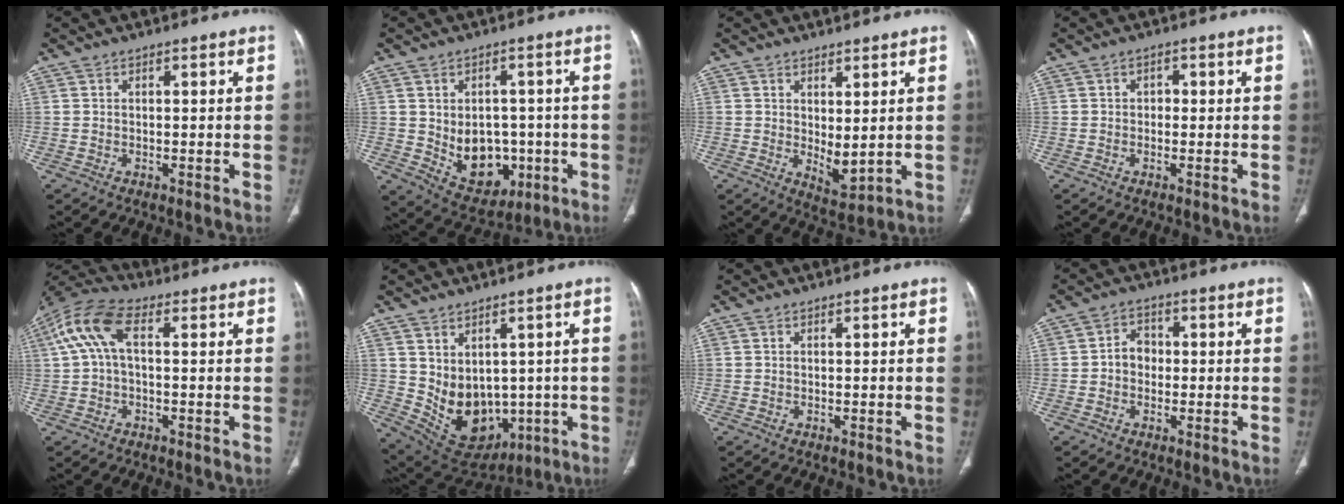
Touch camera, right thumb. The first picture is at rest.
{"total": 12.1, "force": [-1.9, 9.1, 7.7], "torque": [-0.073, 0.010, -0.001]}
{"total": 4.8, "force": [0.9, 2.2, 4.2], "torque": [-0.058, -0.022, 0.026]}
{"total": 1.6, "force": [0.0, 1.2, 0.9], "torque": [-0.004, 0.005, -0.004]}
{"total": 9.8, "force": [1.6, 4.9, 8.3], "torque": [-0.188, 0.036, 0.024]}
{"total": 13.2, "force": [-0.9, 10.0, 8.6], "torque": [-0.102, -0.003, 0.031]}
{"total": 0.0}
{"total": 3.9, "force": [-0.4, 3.3, 2.1], "torque": [-0.015, 0.017, -0.016]}